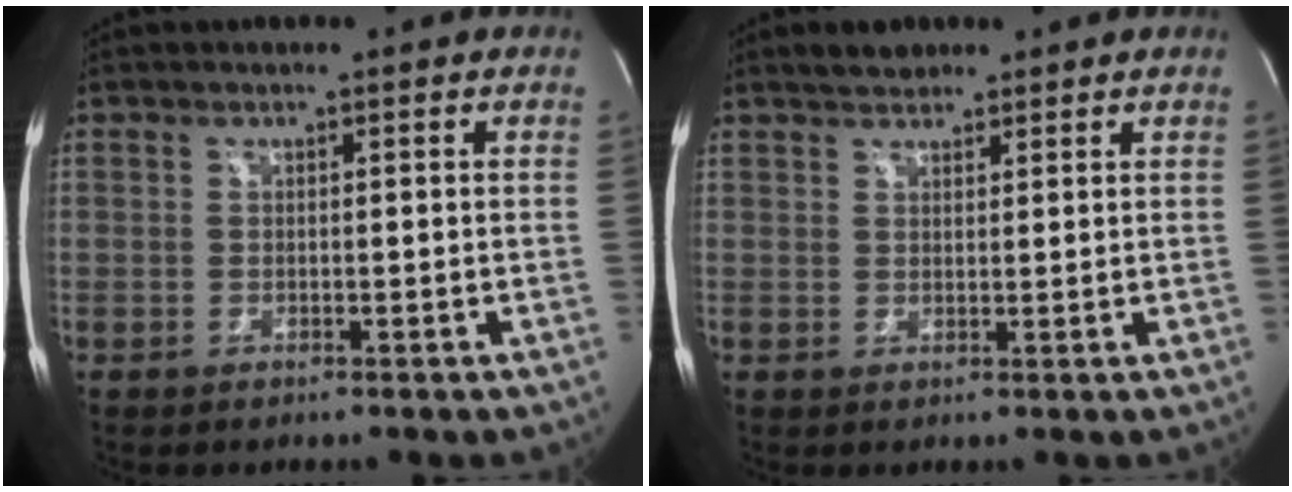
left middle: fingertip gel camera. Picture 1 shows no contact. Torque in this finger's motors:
{"motor_torque": [0.03, -0.02, -0.06, -0.01]}